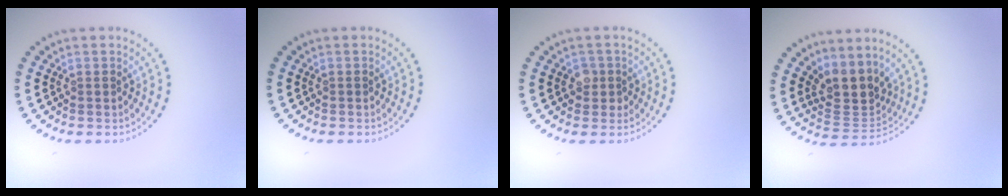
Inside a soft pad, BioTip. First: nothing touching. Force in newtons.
{"total": 0.0}
{"total": 1.6, "press": 1.4, "slide": 0.8}
{"total": 4.0, "press": 3.3, "slide": 2.2}